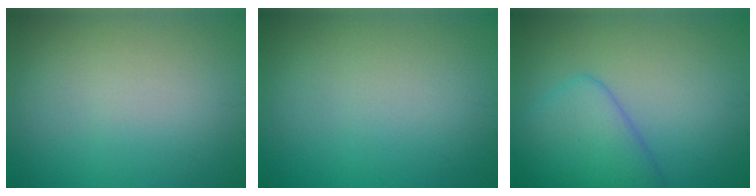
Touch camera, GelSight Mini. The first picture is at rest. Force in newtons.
{"total": 0.0}
{"total": 4.6, "press": 4.6, "slide": 0.3}